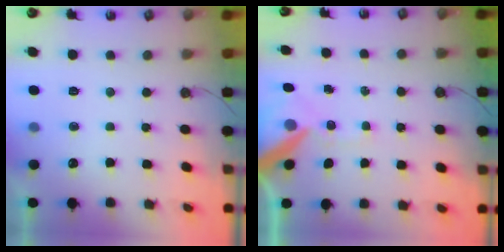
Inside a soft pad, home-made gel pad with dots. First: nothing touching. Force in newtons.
{"total": 11.9, "press": 11.8, "slide": 1.7}